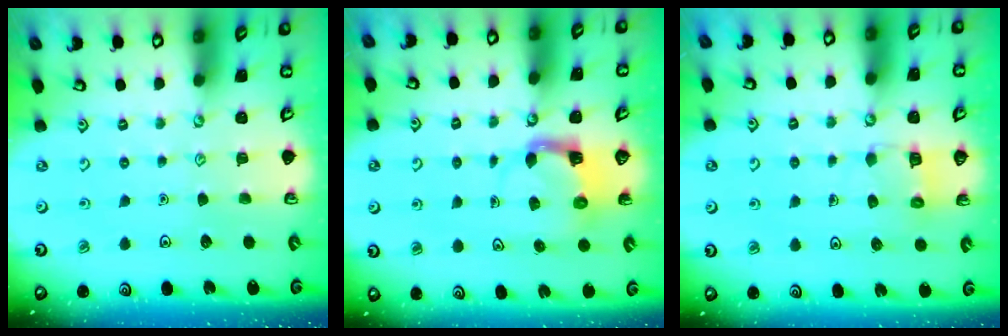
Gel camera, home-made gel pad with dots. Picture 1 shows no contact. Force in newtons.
{"total": 3.9, "press": 3.9, "slide": 0.8}
{"total": 6.3, "press": 6.3, "slide": 0.6}